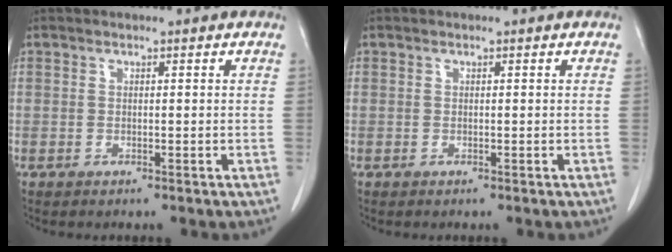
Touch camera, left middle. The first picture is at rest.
{"total": 0.0}